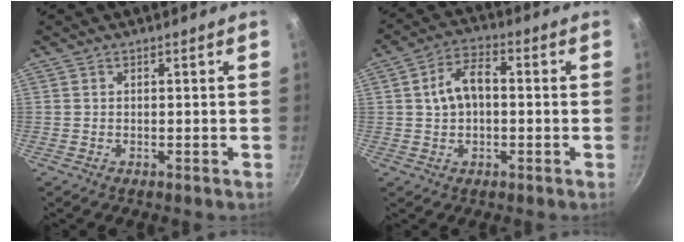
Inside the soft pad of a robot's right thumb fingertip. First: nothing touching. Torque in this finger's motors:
{"motor_torque": [-0.37, 0.53, 0.53, -0.54, 0.22]}